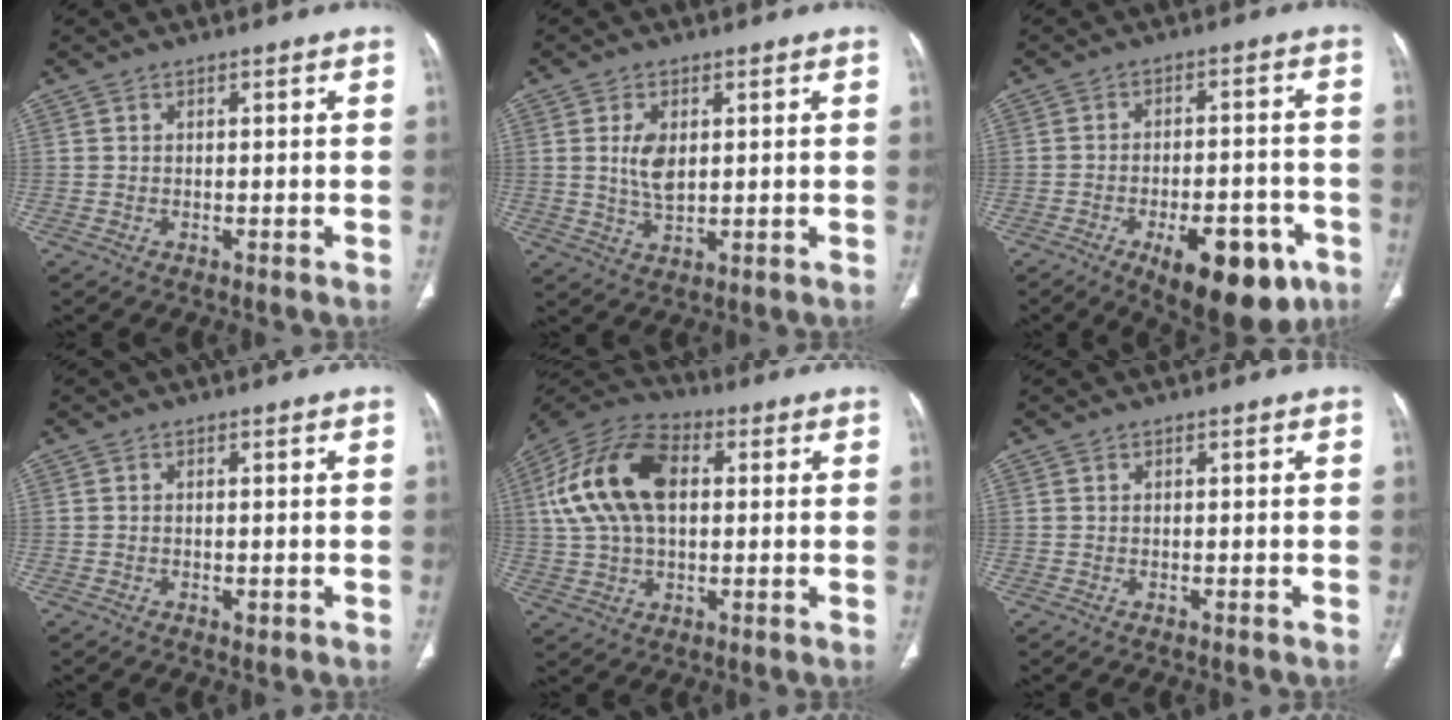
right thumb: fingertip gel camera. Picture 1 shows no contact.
{"total": 5.7, "force": [1.1, 3.1, 4.7], "torque": [-0.087, -0.010, 0.027]}
{"total": 16.4, "force": [-8.1, 7.3, 12.3], "torque": [-0.126, 0.035, -0.100]}
{"total": 0.9, "force": [-0.3, 0.5, 0.7], "torque": [-0.012, -0.001, -0.003]}
{"total": 18.0, "force": [3.3, 11.0, 13.9], "torque": [-0.267, 0.023, 0.054]}
{"total": 0.0}